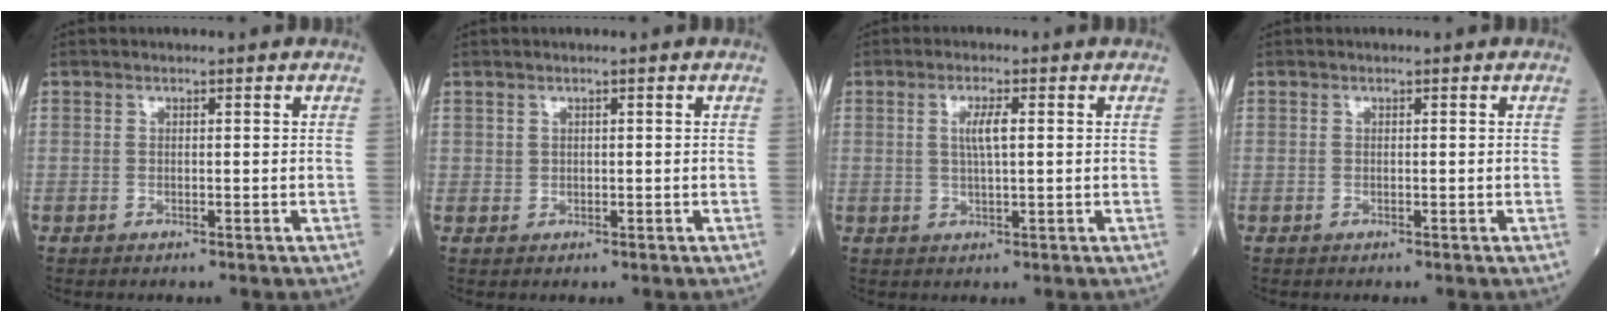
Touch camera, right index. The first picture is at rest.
{"total": 0.6, "force": [0.2, 0.5, 0.0], "torque": [0.006, 0.001, 0.001]}
{"total": 3.2, "force": [0.7, 0.4, 3.1], "torque": [-0.062, 0.000, 0.013]}
{"total": 0.0}